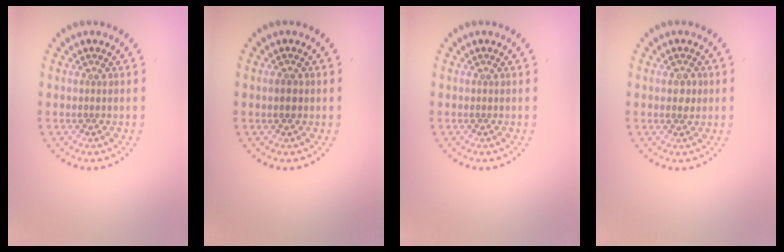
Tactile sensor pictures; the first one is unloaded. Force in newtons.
{"total": 1.0, "press": 1.0, "slide": 0.0}
{"total": 0.0}
{"total": 1.3, "press": 1.3, "slide": 0.1}